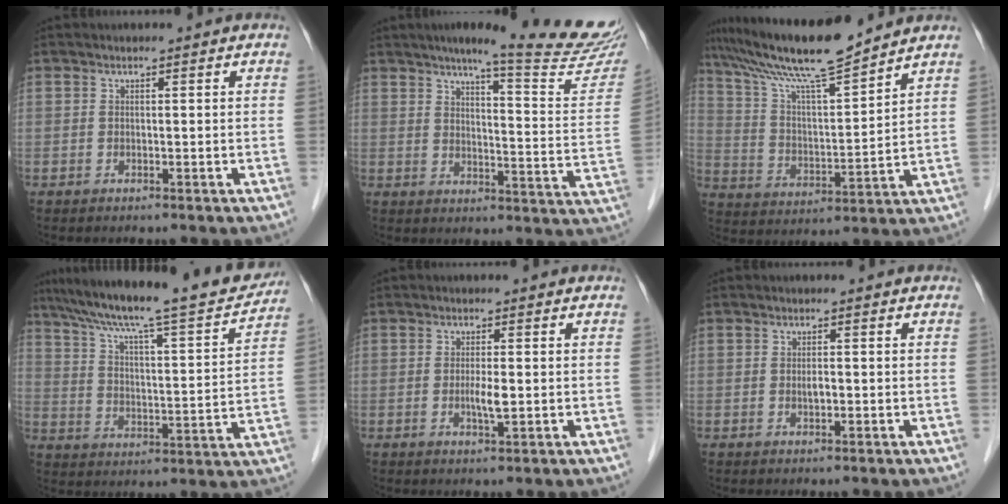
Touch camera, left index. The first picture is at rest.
{"total": 20.6, "force": [18.0, 0.3, 10.2], "torque": [-0.129, -0.066, 0.215]}
{"total": 14.2, "force": [12.5, -0.2, 6.8], "torque": [-0.133, 0.009, 0.225]}
{"total": 23.0, "force": [19.9, 1.8, 11.2], "torque": [-0.190, -0.005, 0.286]}
{"total": 2.5, "force": [-0.3, 0.3, 2.5], "torque": [-0.050, -0.004, -0.003]}
{"total": 1.1, "force": [-0.1, 0.4, 1.0], "torque": [-0.020, 0.000, -0.001]}